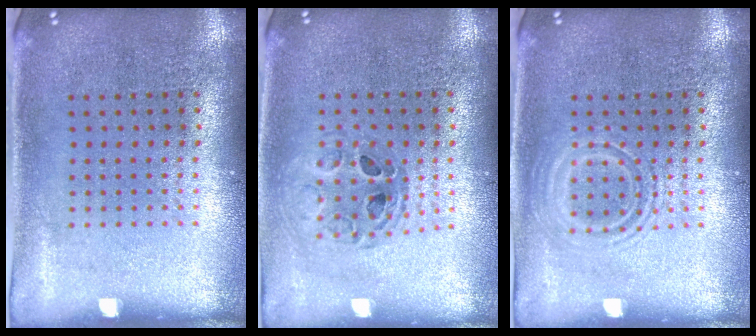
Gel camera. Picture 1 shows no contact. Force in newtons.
{"total": 0.9, "press": 0.8, "slide": 0.1}
{"total": 2.1, "press": 2.1, "slide": 0.3}